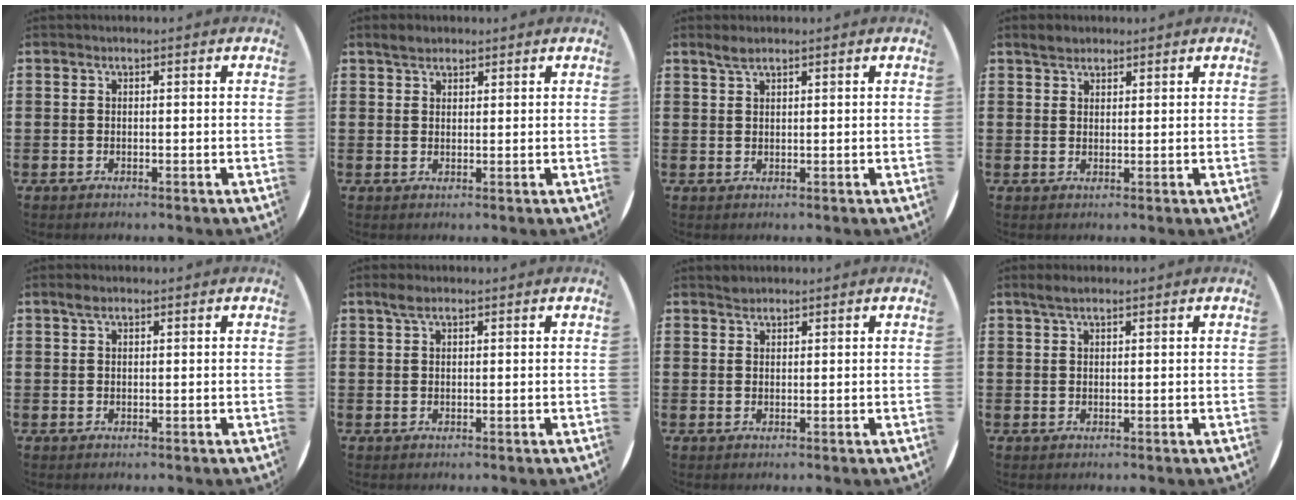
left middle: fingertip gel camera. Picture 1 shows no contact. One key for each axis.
{"total": 2.0, "fx": 1.8, "fy": 0.8, "fz": 0.3, "tx": 0.001, "ty": 0.003, "tz": 0.033}
{"total": 1.7, "fx": 1.4, "fy": 0.3, "fz": 0.8, "tx": -0.017, "ty": 0.003, "tz": 0.026}
{"total": 2.0, "fx": 1.9, "fy": 0.8, "fz": 0.2, "tx": 0.001, "ty": 0.002, "tz": 0.034}
{"total": 1.1, "fx": 0.8, "fy": 0.5, "fz": 0.5, "tx": -0.003, "ty": 0.002, "tz": 0.012}
{"total": 1.5, "fx": 1.1, "fy": 0.6, "fz": 0.8, "tx": -0.010, "ty": 0.002, "tz": 0.017}
{"total": 1.0, "fx": 1.0, "fy": 0.3, "fz": -0.1, "tx": 0.002, "ty": 0.002, "tz": 0.019}
{"total": 1.8, "fx": 1.4, "fy": 0.5, "fz": 1.0, "tx": -0.021, "ty": 0.006, "tz": 0.024}